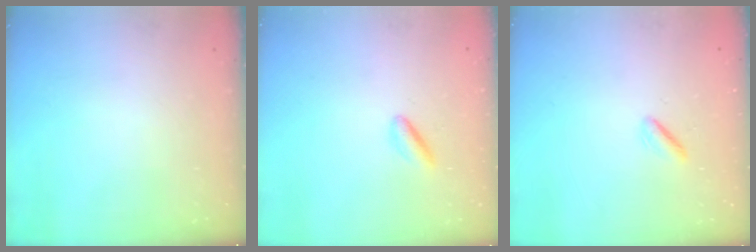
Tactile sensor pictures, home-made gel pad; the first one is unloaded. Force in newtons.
{"total": 3.0, "press": 2.9, "slide": 0.6}
{"total": 0.8, "press": 0.4, "slide": 0.7}